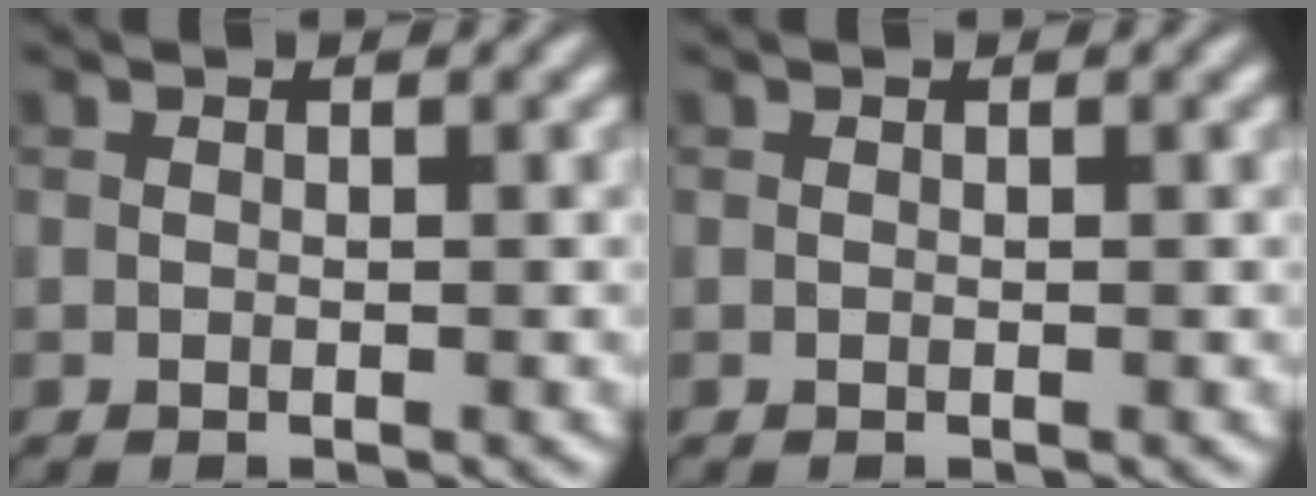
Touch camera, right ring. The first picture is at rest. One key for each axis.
{"total": 0.0}